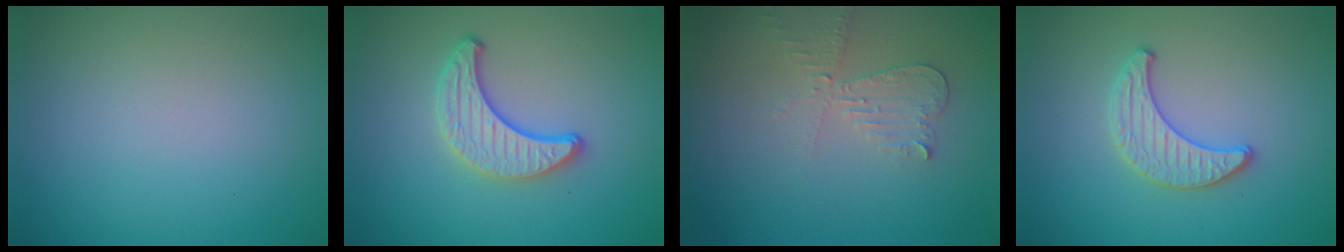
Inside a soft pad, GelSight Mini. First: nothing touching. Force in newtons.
{"total": 3.6, "press": 3.2, "slide": 1.6}
{"total": 2.4, "press": 2.4, "slide": 0.5}
{"total": 2.0, "press": 2.0, "slide": 0.1}